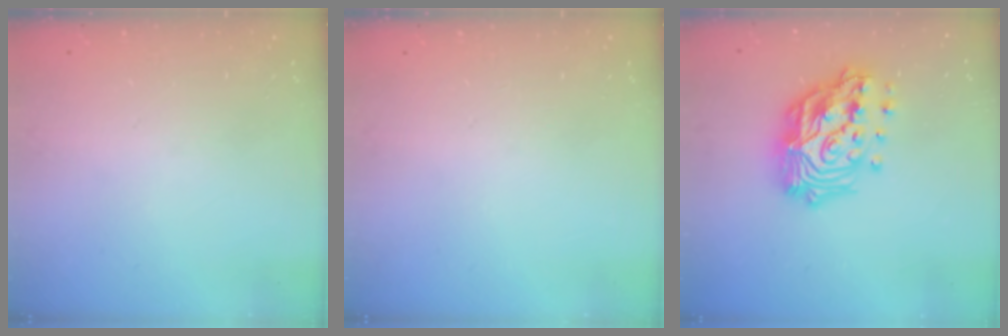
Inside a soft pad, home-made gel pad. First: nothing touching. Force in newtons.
{"total": 0.0}
{"total": 21.5, "press": 21.3, "slide": 2.7}